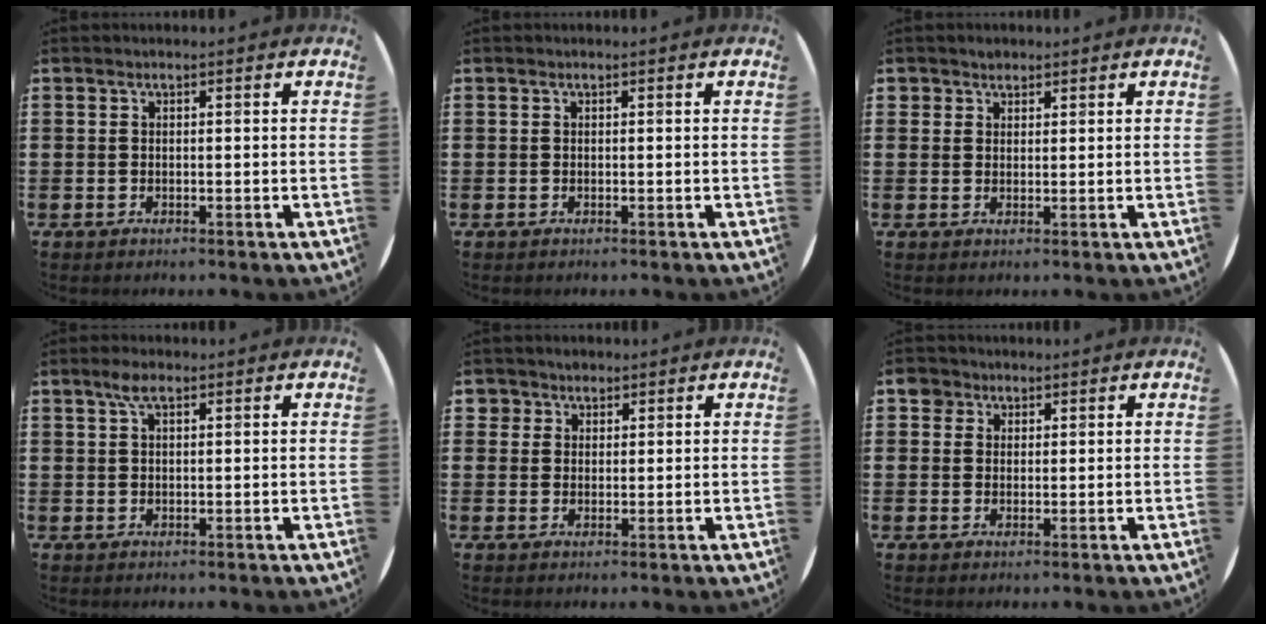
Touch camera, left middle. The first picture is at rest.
{"total": 0.0}
{"total": 1.6, "force": [1.4, 0.9, 0.0], "torque": [0.006, 0.000, 0.027]}
{"total": 2.8, "force": [1.5, 0.9, 2.2], "torque": [-0.047, 0.008, 0.025]}
{"total": 2.3, "force": [1.7, 1.6, 0.1], "torque": [-0.001, 0.004, 0.031]}
{"total": 2.6, "force": [1.7, 1.9, 0.4], "torque": [0.002, 0.002, 0.029]}